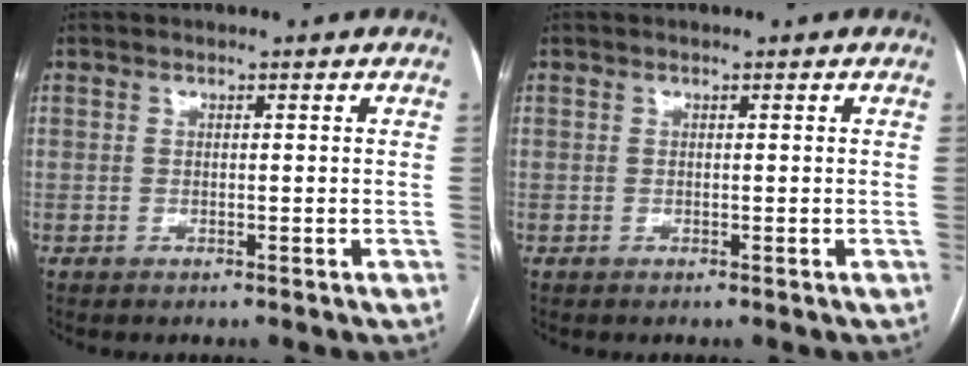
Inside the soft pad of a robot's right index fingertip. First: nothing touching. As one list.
[{"total": 0.0}]